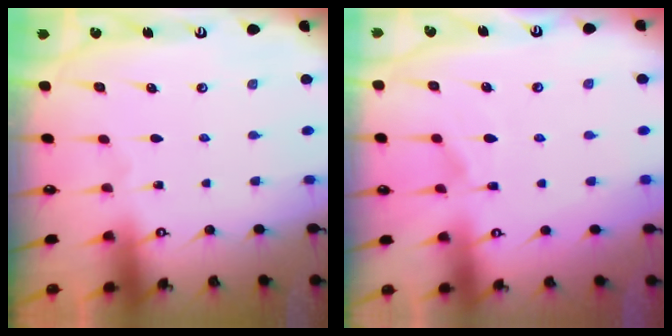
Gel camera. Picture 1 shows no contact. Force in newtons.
{"total": 1.7, "press": 1.1, "slide": 1.2}